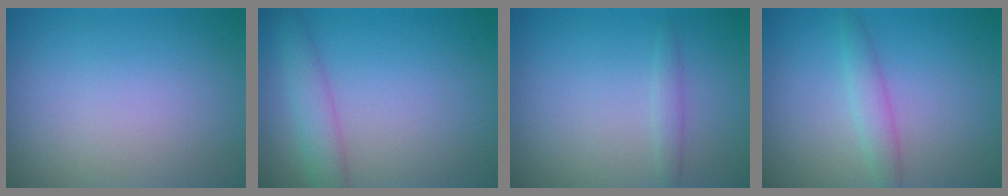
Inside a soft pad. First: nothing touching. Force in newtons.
{"total": 2.9, "press": 2.9, "slide": 0.1}
{"total": 1.1, "press": 1.0, "slide": 0.1}
{"total": 1.9, "press": 1.9, "slide": 0.1}